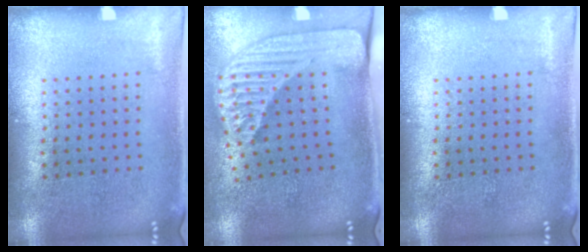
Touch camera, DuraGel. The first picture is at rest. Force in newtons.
{"total": 2.5, "press": 1.7, "slide": 1.7}
{"total": 0.0}